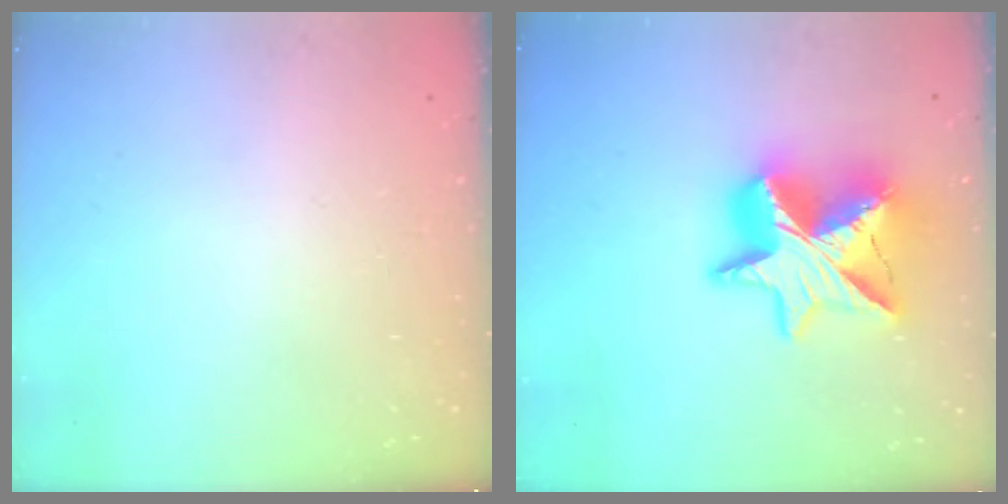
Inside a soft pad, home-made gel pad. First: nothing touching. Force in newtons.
{"total": 20.4, "press": 20.4, "slide": 1.7}